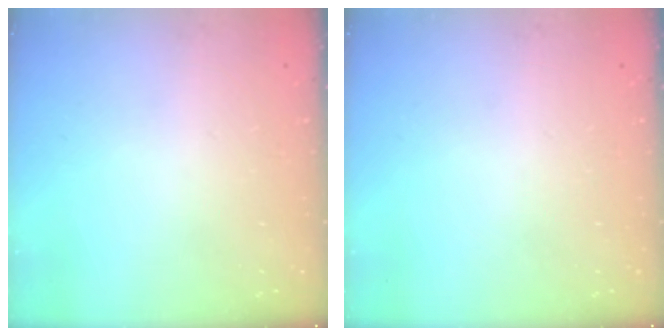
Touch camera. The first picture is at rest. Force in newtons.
{"total": 0.0}